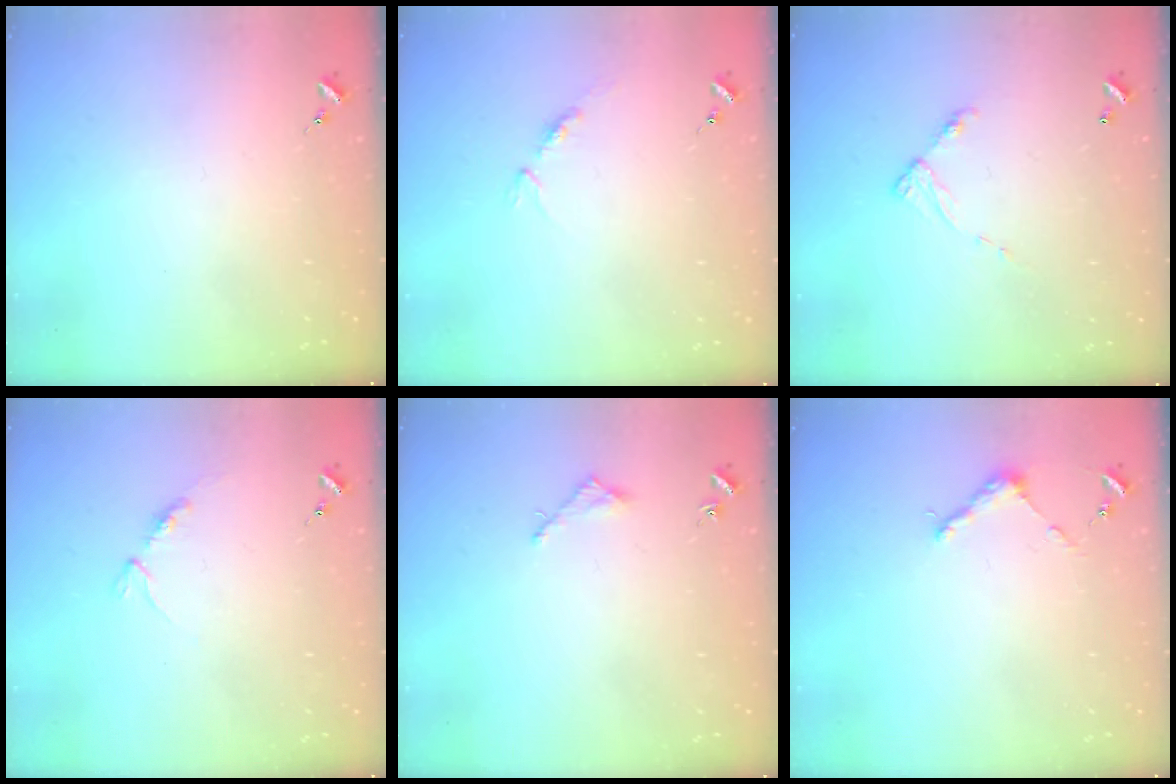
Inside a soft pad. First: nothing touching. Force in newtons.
{"total": 5.0, "press": 5.0, "slide": 0.6}
{"total": 8.0, "press": 7.9, "slide": 0.7}
{"total": 4.7, "press": 4.7, "slide": 0.7}
{"total": 2.0, "press": 2.0, "slide": 0.1}
{"total": 4.7, "press": 4.7, "slide": 0.5}